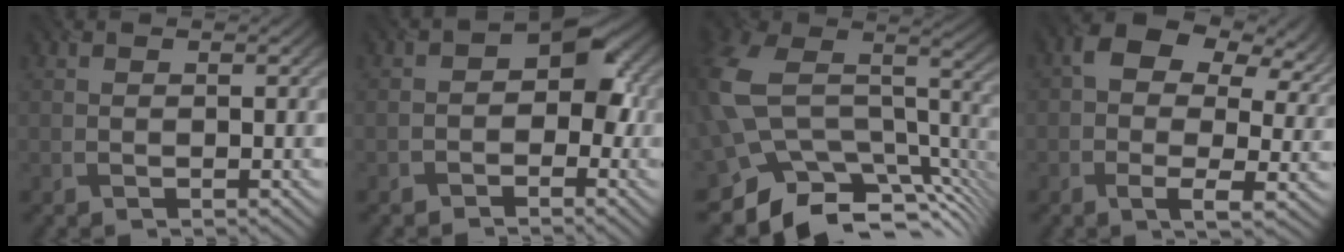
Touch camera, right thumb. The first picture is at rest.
{"total": 4.2, "force": [-0.9, 2.9, 2.9], "torque": [-0.022, 0.005, -0.021]}
{"total": 15.1, "force": [-5.8, 10.6, 9.1], "torque": [-0.218, -0.044, -0.077]}
{"total": 12.4, "force": [3.4, 7.4, 9.4], "torque": [-0.171, -0.008, 0.063]}